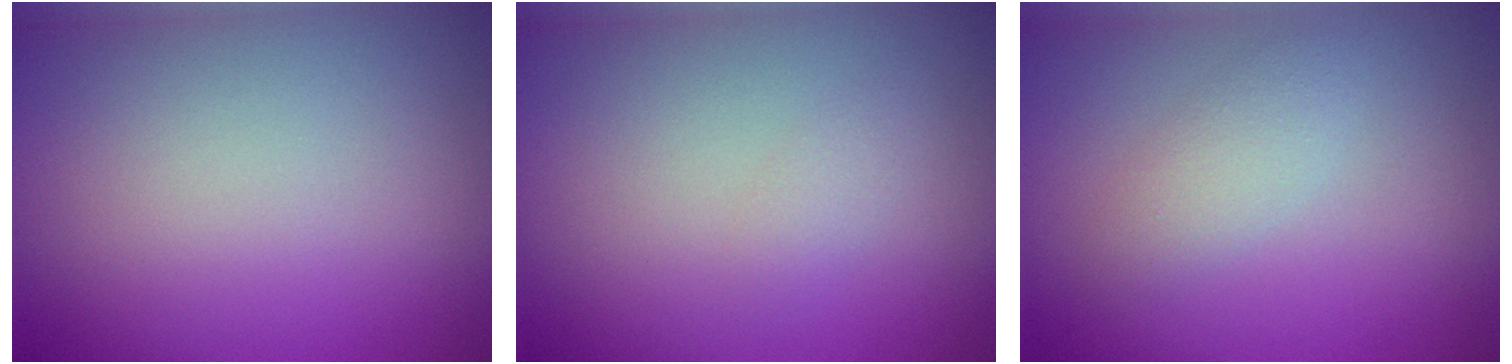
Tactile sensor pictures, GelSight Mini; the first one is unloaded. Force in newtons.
{"total": 0.9, "press": 0.9, "slide": 0.1}
{"total": 2.0, "press": 2.0, "slide": 0.2}